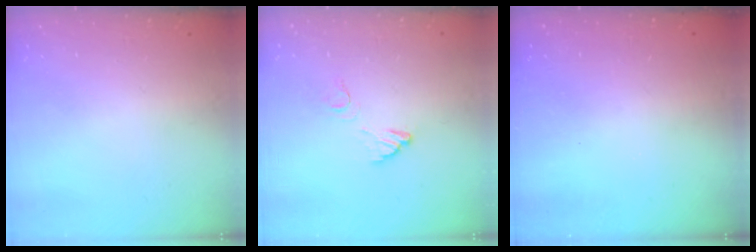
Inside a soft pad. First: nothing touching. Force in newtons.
{"total": 3.5, "press": 3.5, "slide": 0.2}
{"total": 3.0, "press": 3.0, "slide": 0.1}